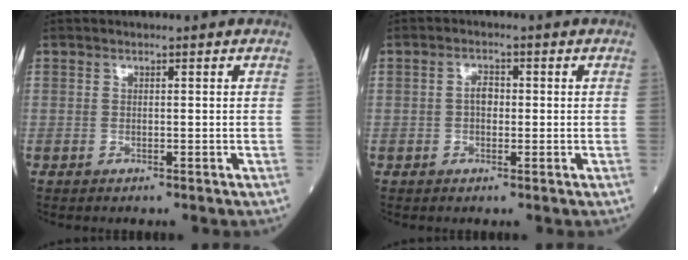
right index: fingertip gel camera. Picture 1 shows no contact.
{"total": 2.2, "force": [-0.1, 1.3, 1.7], "torque": [-0.029, 0.007, -0.004]}